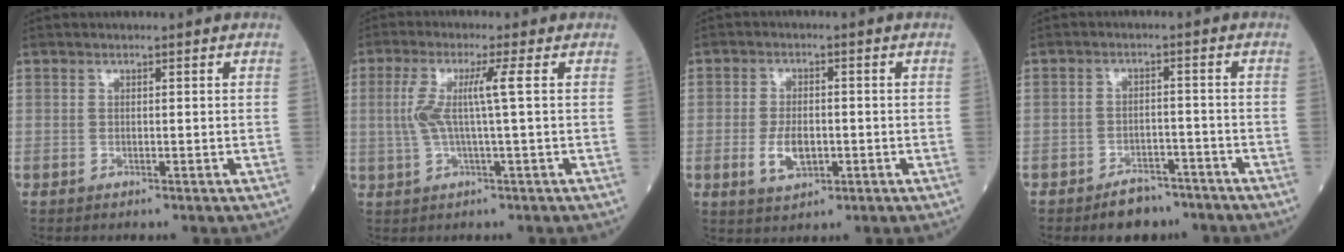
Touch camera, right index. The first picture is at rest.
{"total": 5.8, "force": [0.7, -0.6, 5.7], "torque": [-0.128, 0.010, 0.017]}
{"total": 5.0, "force": [-1.3, 2.4, 4.2], "torque": [-0.083, -0.003, -0.019]}
{"total": 5.2, "force": [-4.2, 2.5, 1.8], "torque": [-0.027, 0.006, -0.061]}